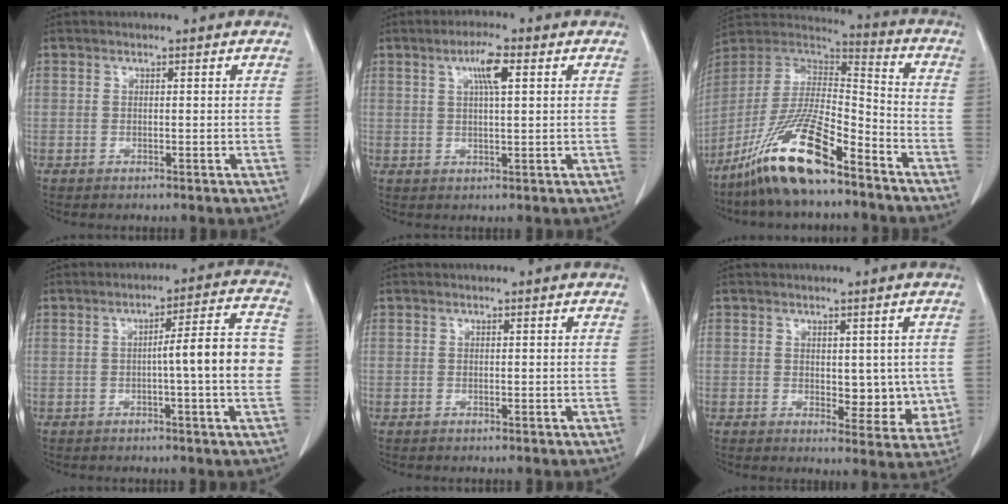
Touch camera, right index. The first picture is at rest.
{"total": 4.6, "force": [1.8, 0.5, 4.2], "torque": [-0.078, 0.004, 0.031]}
{"total": 17.5, "force": [-12.1, 3.0, 12.3], "torque": [-0.256, -0.011, -0.225]}
{"total": 9.6, "force": [-0.8, 0.3, 9.5], "torque": [-0.124, 0.023, -0.016]}
{"total": 0.0}
{"total": 7.8, "force": [0.2, 4.1, 6.6], "torque": [-0.058, -0.012, 0.013]}